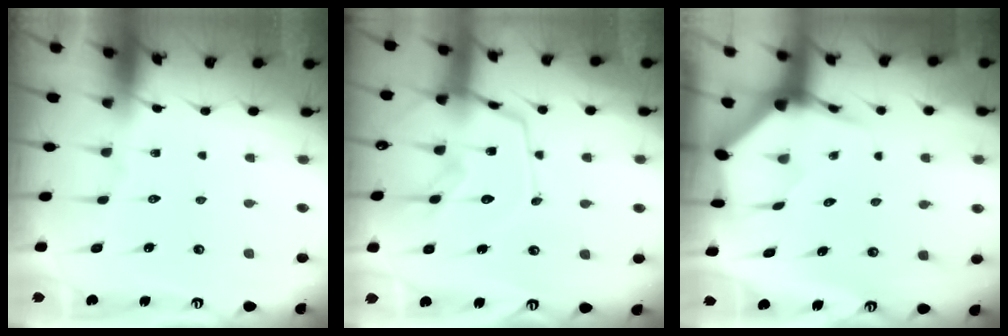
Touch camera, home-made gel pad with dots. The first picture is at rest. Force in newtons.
{"total": 16.7, "press": 16.6, "slide": 1.4}
{"total": 4.0, "press": 3.9, "slide": 0.4}